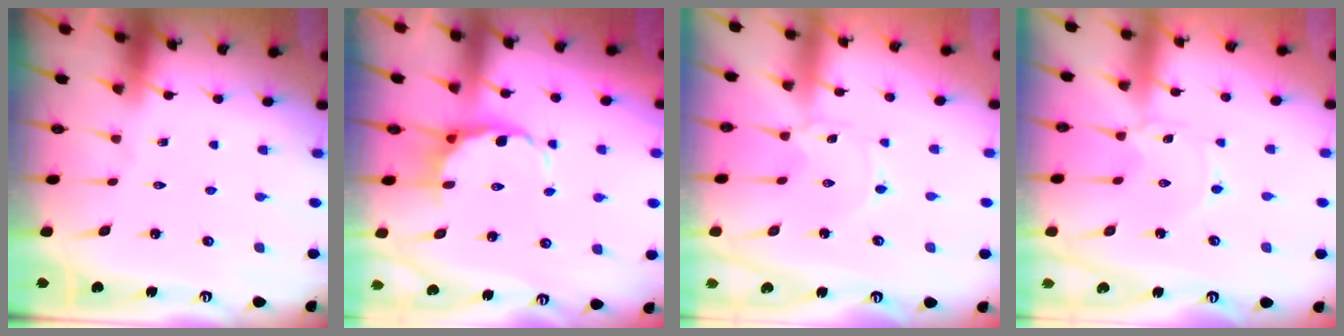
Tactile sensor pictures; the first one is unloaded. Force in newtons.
{"total": 6.9, "press": 6.7, "slide": 1.7}
{"total": 0.0}
{"total": 0.0}